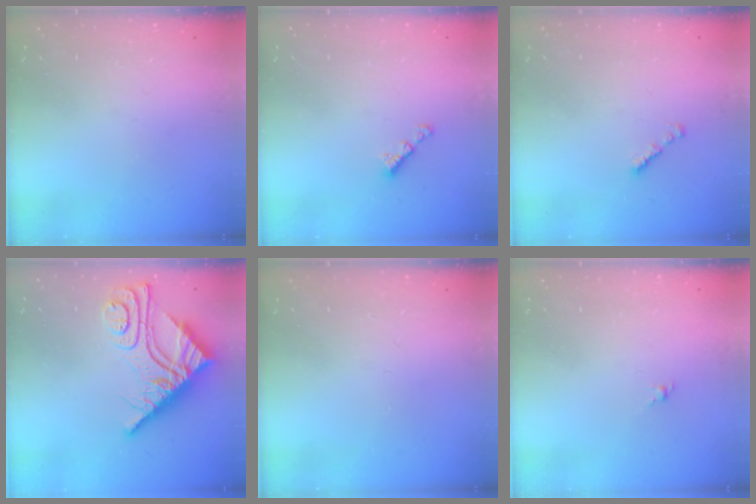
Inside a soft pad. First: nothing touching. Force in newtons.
{"total": 2.3, "press": 2.3, "slide": 0.4}
{"total": 1.3, "press": 1.1, "slide": 0.6}
{"total": 12.6, "press": 12.5, "slide": 1.0}
{"total": 0.0}
{"total": 1.4, "press": 1.2, "slide": 0.6}